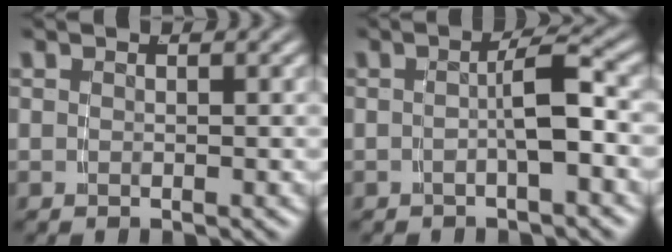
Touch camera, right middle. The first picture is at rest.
{"total": 2.9, "force": [-0.8, -0.2, 2.7], "torque": [-0.035, 0.003, -0.011]}